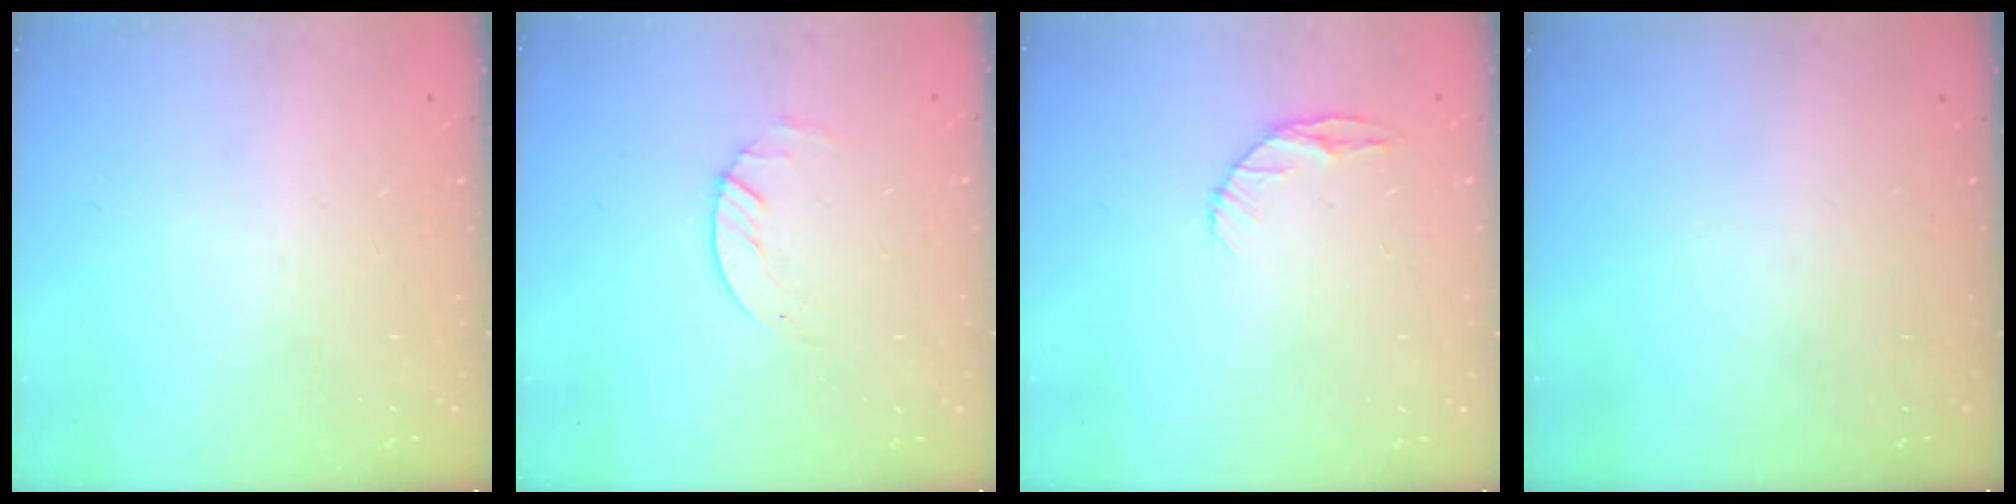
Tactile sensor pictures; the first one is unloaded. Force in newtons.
{"total": 1.7, "press": 1.6, "slide": 0.2}
{"total": 5.8, "press": 5.7, "slide": 0.8}
{"total": 0.0}